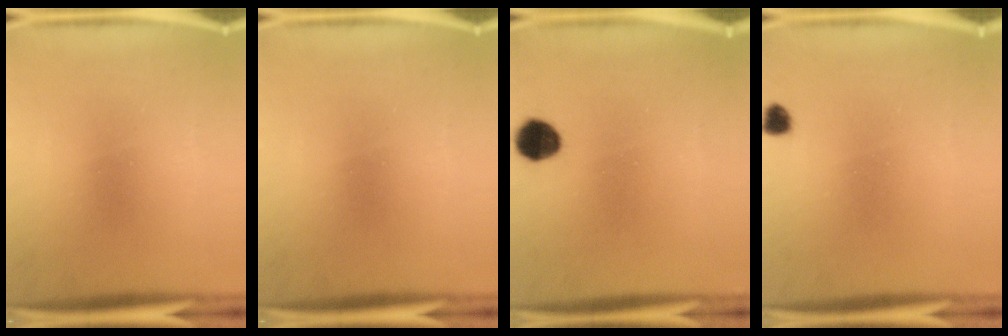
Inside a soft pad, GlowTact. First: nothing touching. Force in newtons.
{"total": 0.0}
{"total": 5.9}
{"total": 1.8}